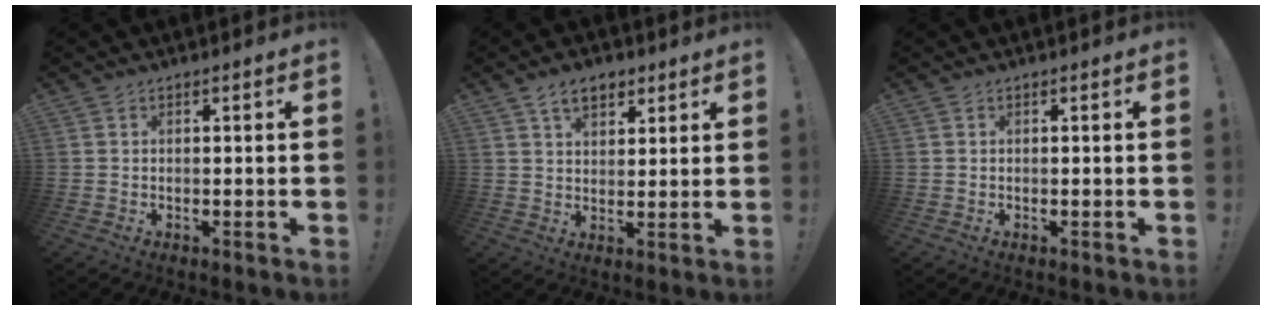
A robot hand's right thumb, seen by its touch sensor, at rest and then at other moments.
{"total": 7.6, "force": [4.4, 4.7, 4.0], "torque": [-0.059, -0.008, 0.081]}
{"total": 0.0}